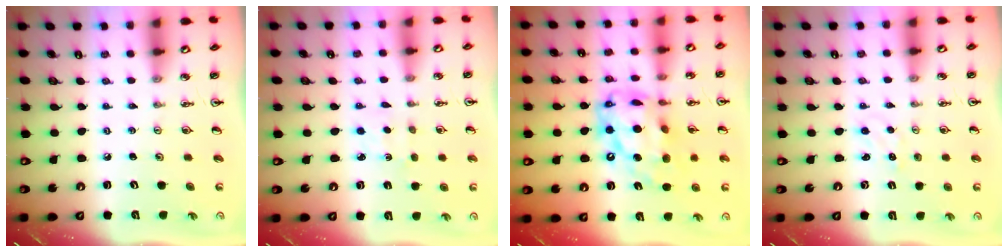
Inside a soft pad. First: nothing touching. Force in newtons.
{"total": 0.9, "press": 0.9, "slide": 0.2}
{"total": 18.6, "press": 18.5, "slide": 1.9}
{"total": 0.9, "press": 0.8, "slide": 0.2}